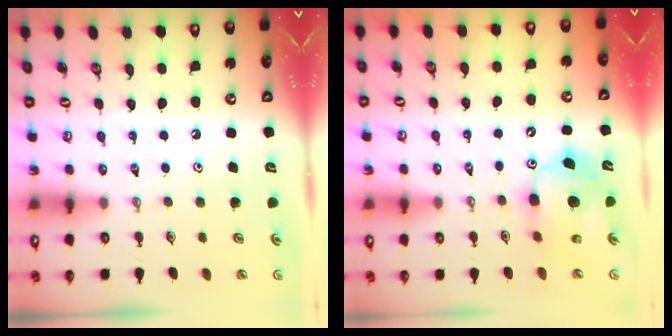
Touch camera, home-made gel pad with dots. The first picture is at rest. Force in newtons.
{"total": 11.6, "press": 11.4, "slide": 2.5}